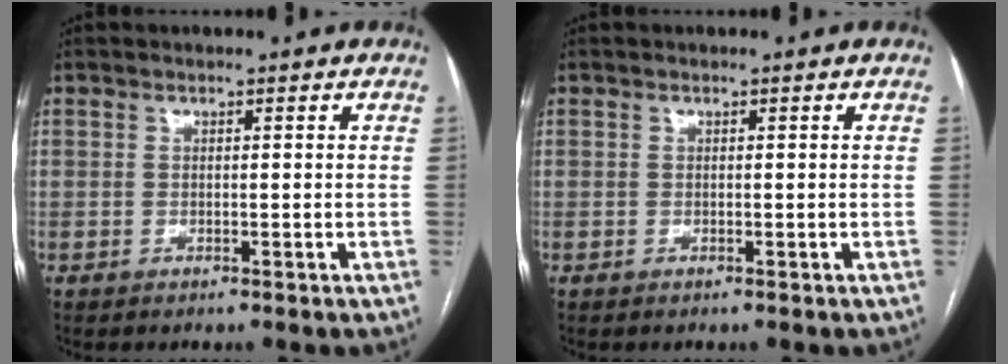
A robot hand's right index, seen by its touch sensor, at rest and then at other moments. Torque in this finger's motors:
{"motor_torque": [0.00, 0.00, 0.00, 0.00]}